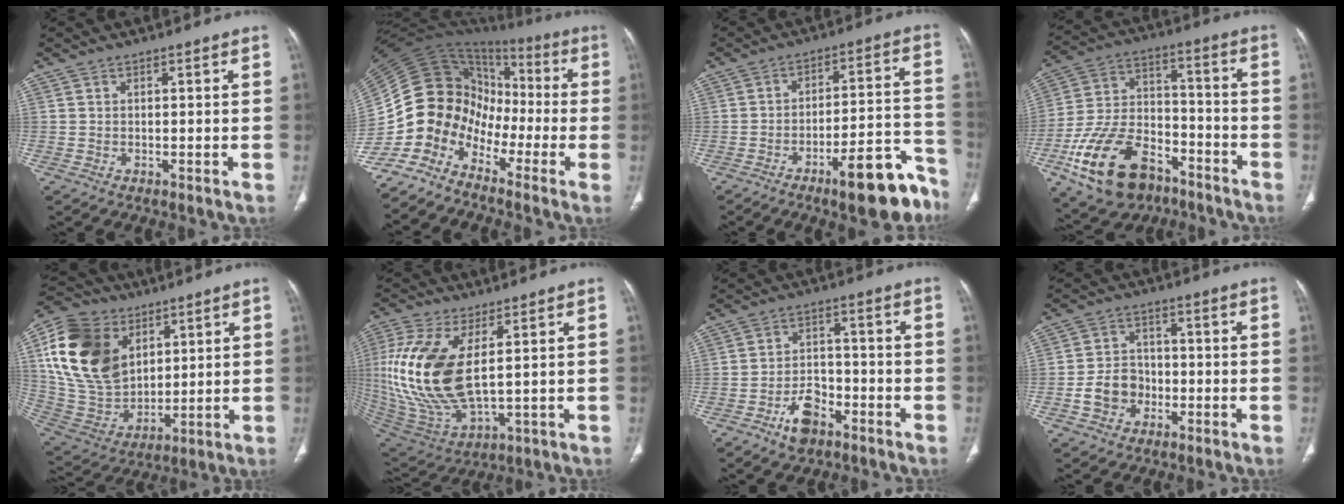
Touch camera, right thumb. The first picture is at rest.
{"total": 13.4, "force": [-8.0, 9.5, 5.0], "torque": [-0.054, 0.095, -0.151]}
{"total": 15.0, "force": [-9.6, 4.2, 10.7], "torque": [-0.115, 0.086, -0.139]}
{"total": 20.0, "force": [-10.9, 12.0, 11.7], "torque": [-0.214, 0.072, -0.182]}
{"total": 22.9, "force": [7.8, 16.2, 14.3], "torque": [-0.265, -0.019, 0.155]}
{"total": 20.3, "force": [2.9, 9.5, 17.7], "torque": [-0.394, -0.022, 0.071]}
{"total": 7.2, "force": [-4.1, 4.4, 3.9], "torque": [-0.052, 0.031, -0.069]}
{"total": 7.1, "force": [-2.3, 5.9, 3.2], "torque": [-0.040, 0.029, -0.040]}